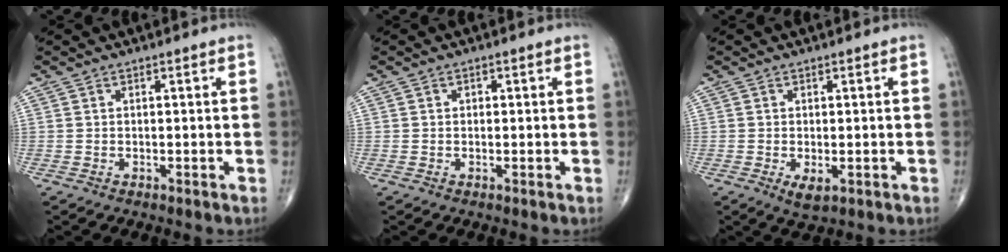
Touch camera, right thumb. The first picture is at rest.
{"total": 0.6, "force": [0.1, 0.5, 0.3], "torque": [0.000, 0.001, 0.000]}
{"total": 2.7, "force": [-0.8, 1.3, 2.3], "torque": [-0.039, -0.007, -0.008]}